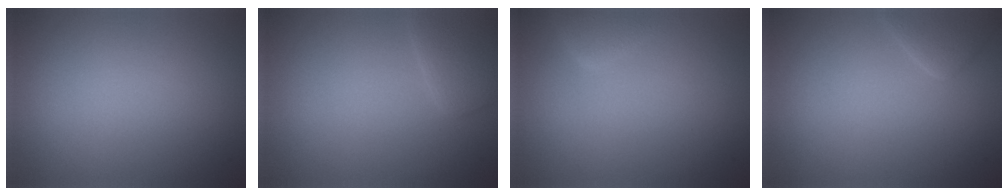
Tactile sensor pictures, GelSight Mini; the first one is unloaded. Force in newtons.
{"total": 2.3, "press": 2.3, "slide": 0.1}
{"total": 2.8, "press": 2.8, "slide": 0.2}
{"total": 1.7, "press": 1.7, "slide": 0.1}